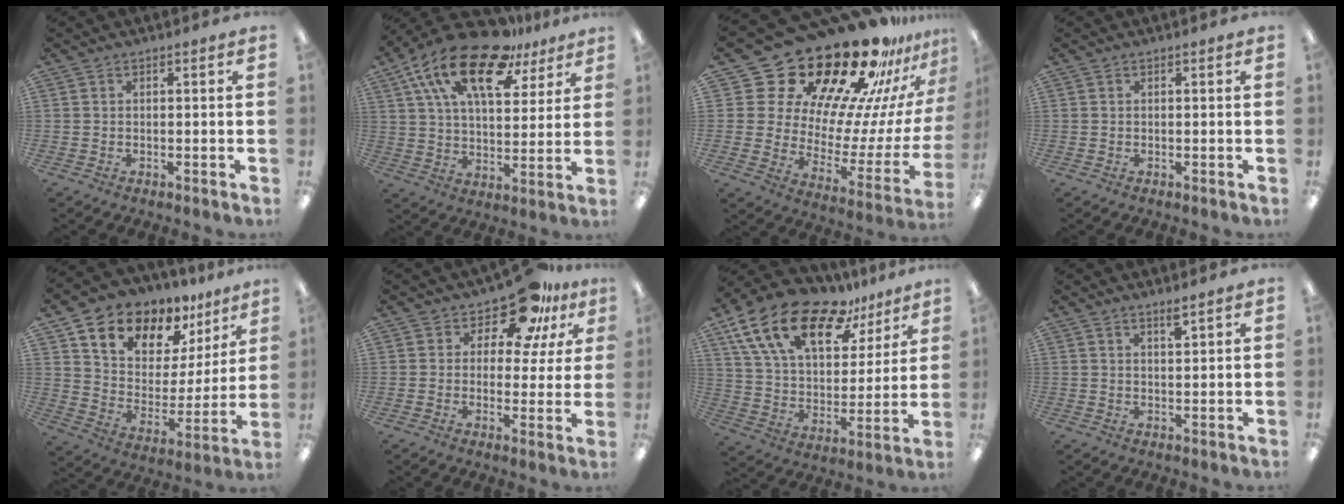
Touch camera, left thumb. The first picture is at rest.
{"total": 20.9, "force": [12.8, 9.6, 13.5], "torque": [-0.247, -0.062, 0.222]}
{"total": 30.4, "force": [23.4, 13.4, 14.1], "torque": [-0.191, -0.205, 0.429]}
{"total": 0.0}
{"total": 10.9, "force": [9.1, 5.8, 1.4], "torque": [-0.044, -0.087, 0.170]}
{"total": 12.6, "force": [9.0, 6.0, 6.3], "torque": [-0.102, -0.056, 0.161]}
{"total": 21.1, "force": [13.2, 10.5, 12.6], "torque": [-0.234, -0.072, 0.236]}
{"total": 2.2, "force": [1.9, 0.0, 1.0], "torque": [-0.016, -0.007, 0.033]}